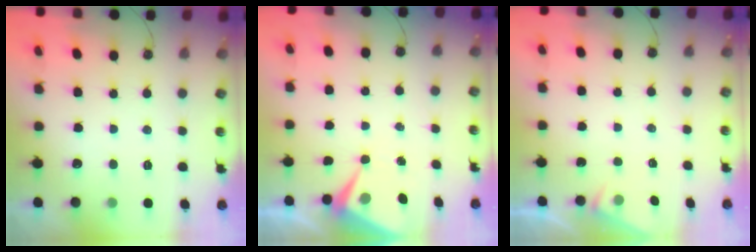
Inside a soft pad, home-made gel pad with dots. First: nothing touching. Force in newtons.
{"total": 7.0, "press": 7.0, "slide": 0.4}
{"total": 2.6, "press": 2.6, "slide": 0.4}